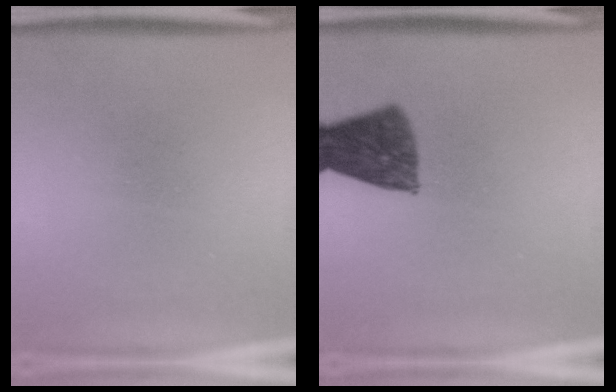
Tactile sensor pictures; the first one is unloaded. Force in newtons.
{"total": 9.7}